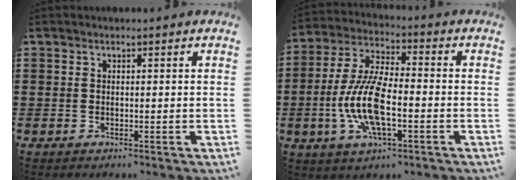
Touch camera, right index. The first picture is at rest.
{"total": 10.9, "force": [-2.7, 4.0, 9.8], "torque": [-0.230, -0.012, -0.058]}